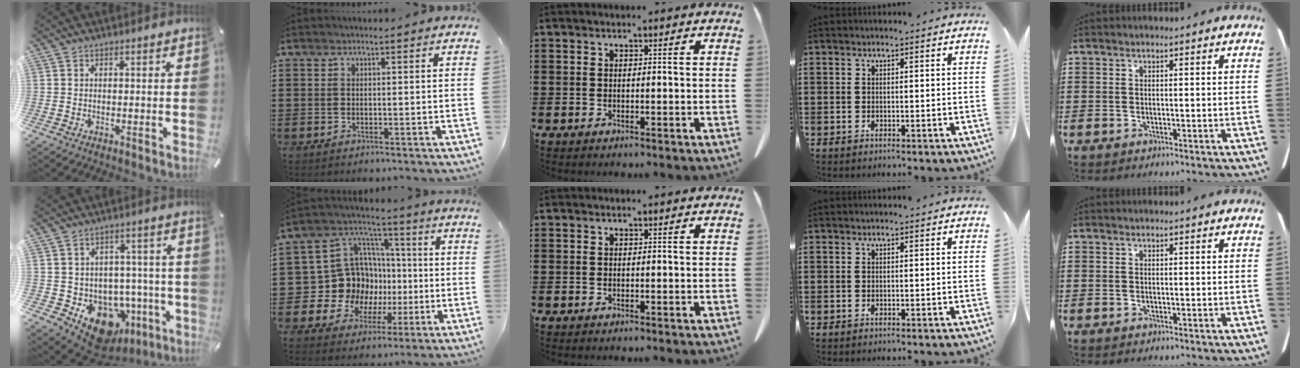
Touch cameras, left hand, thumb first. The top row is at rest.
{"thumb": {"total": 12.1, "force": [-5.6, 9.3, 5.4], "torque": [-0.073, 0.023, -0.078]}, "index": {"total": 12.9, "force": [-0.7, 12.2, 4.0], "torque": [-0.125, -0.014, 0.003]}}